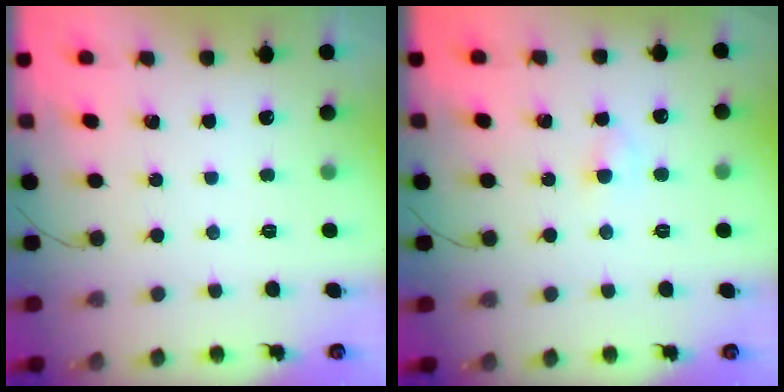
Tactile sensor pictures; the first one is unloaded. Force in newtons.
{"total": 2.7, "press": 2.6, "slide": 1.0}